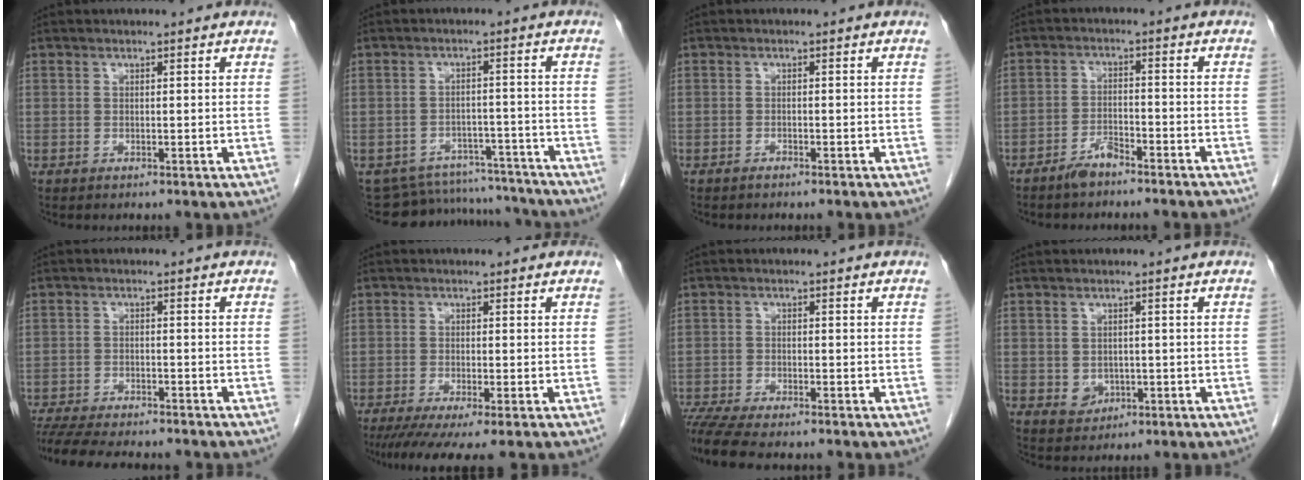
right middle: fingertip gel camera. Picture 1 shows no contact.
{"total": 12.6, "force": [-12.1, 3.2, 0.4], "torque": [-0.009, 0.027, -0.154]}
{"total": 1.0, "force": [-0.9, 0.2, 0.3], "torque": [-0.012, -0.001, -0.014]}
{"total": 4.3, "force": [-3.8, 1.0, 1.7], "torque": [-0.035, 0.004, -0.066]}
{"total": 13.6, "force": [-12.0, 2.4, 6.0], "torque": [-0.105, -0.016, -0.172]}
{"total": 7.8, "force": [-5.8, 0.5, 5.2], "torque": [-0.075, -0.019, -0.094]}
{"total": 8.4, "force": [-7.3, 0.9, 4.0], "torque": [-0.064, -0.014, -0.120]}
{"total": 2.7, "force": [-0.5, 2.3, 1.2], "torque": [-0.018, 0.001, 0.002]}